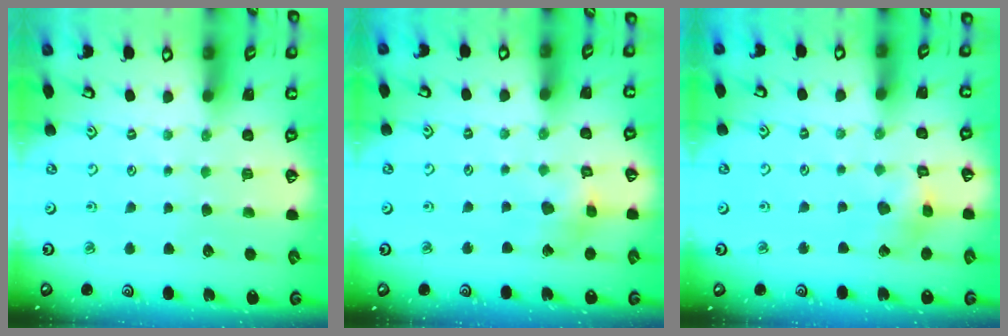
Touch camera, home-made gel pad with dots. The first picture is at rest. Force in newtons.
{"total": 7.6, "press": 7.6, "slide": 0.8}
{"total": 6.3, "press": 6.3, "slide": 0.4}